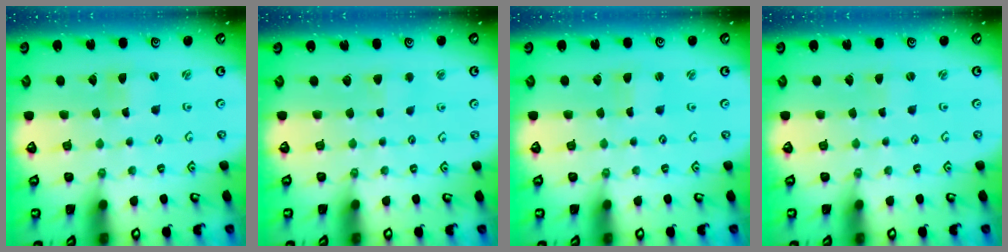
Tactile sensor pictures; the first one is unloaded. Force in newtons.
{"total": 1.9, "press": 1.9, "slide": 0.5}
{"total": 1.3, "press": 1.3, "slide": 0.1}
{"total": 1.1, "press": 1.1, "slide": 0.3}